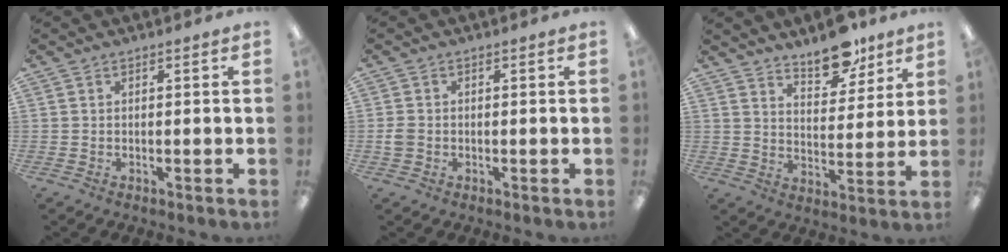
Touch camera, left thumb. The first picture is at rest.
{"total": 2.2, "force": [-0.4, 1.8, 1.2], "torque": [-0.020, 0.004, -0.008]}
{"total": 10.6, "force": [8.8, 4.3, 4.0], "torque": [-0.040, -0.059, 0.156]}